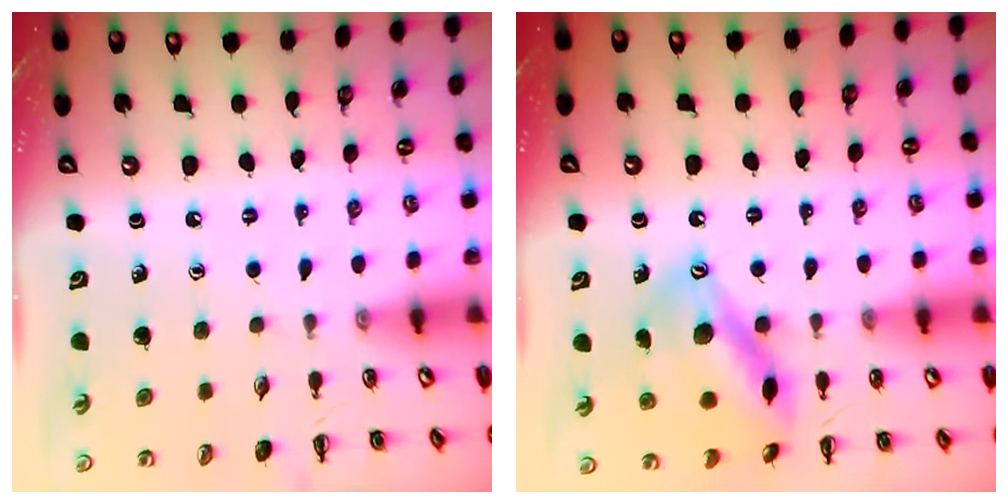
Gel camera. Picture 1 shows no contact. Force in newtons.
{"total": 15.6, "press": 15.6, "slide": 0.7}